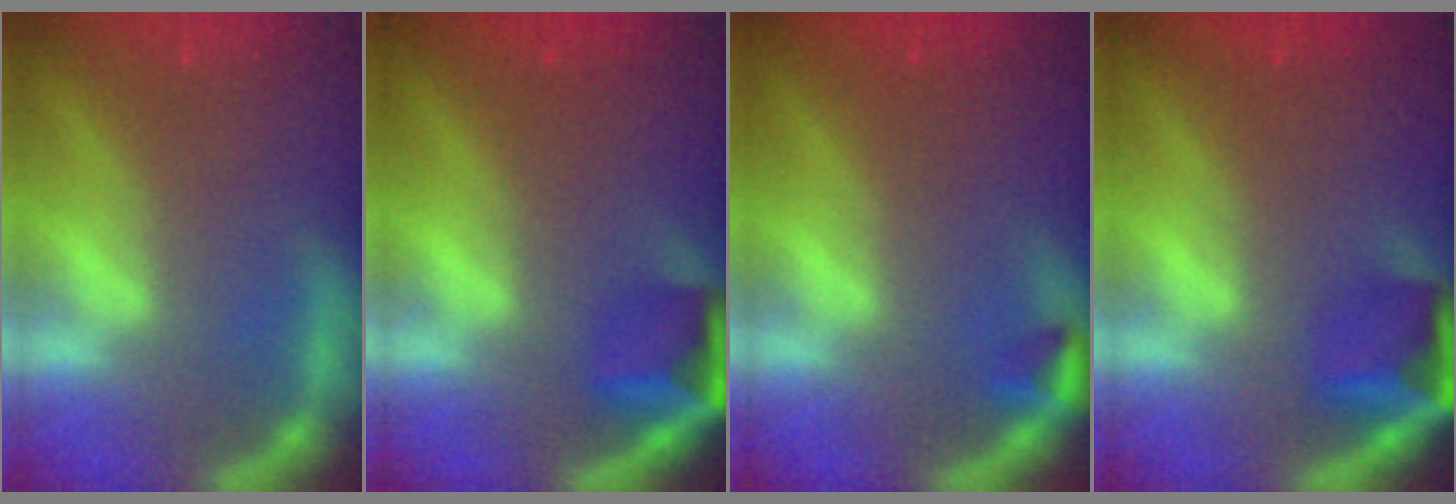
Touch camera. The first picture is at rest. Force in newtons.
{"total": 4.4}
{"total": 1.5}
{"total": 4.9}